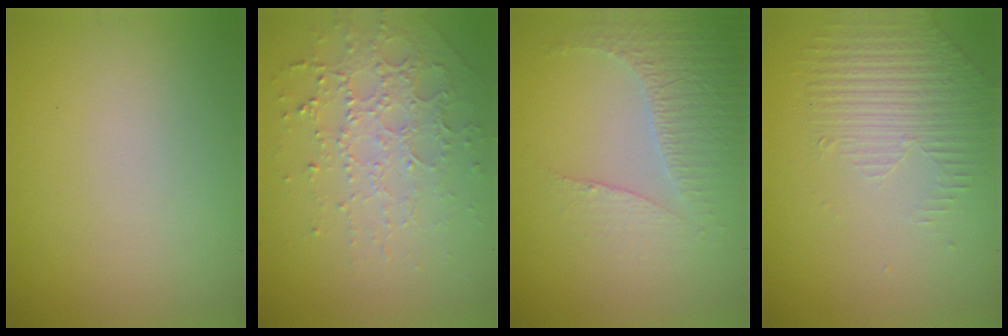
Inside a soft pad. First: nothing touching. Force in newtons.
{"total": 4.5, "press": 3.1, "slide": 3.2}
{"total": 3.6, "press": 2.8, "slide": 2.3}
{"total": 1.7, "press": 1.3, "slide": 1.1}